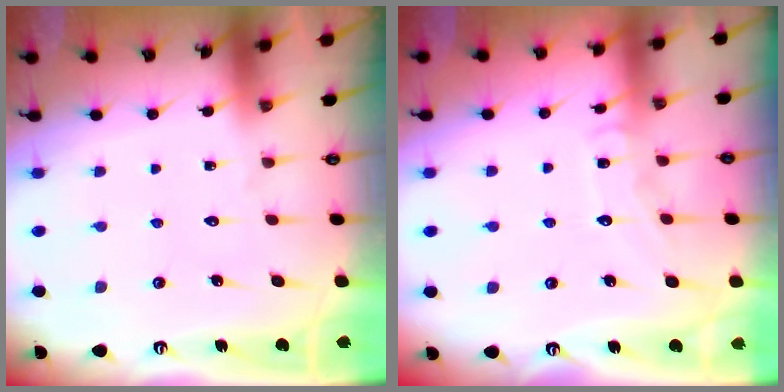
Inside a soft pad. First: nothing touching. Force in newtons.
{"total": 7.7, "press": 7.6, "slide": 0.7}